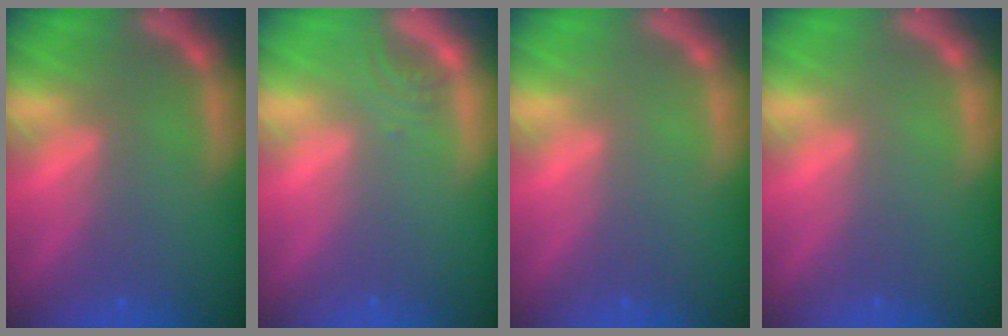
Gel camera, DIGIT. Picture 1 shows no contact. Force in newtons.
{"total": 1.4}
{"total": 0.0}
{"total": 0.0}